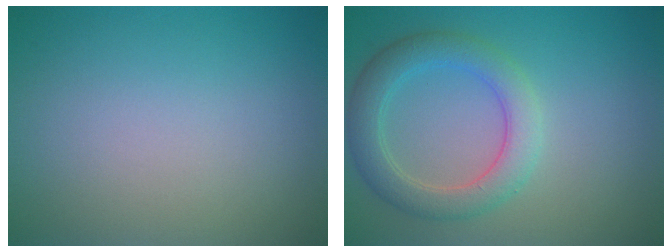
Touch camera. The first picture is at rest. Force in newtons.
{"total": 4.2, "press": 4.2, "slide": 0.3}